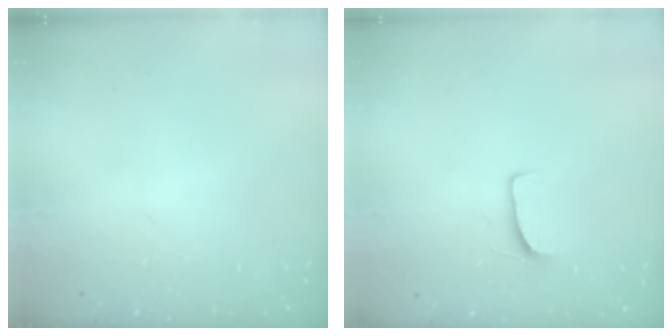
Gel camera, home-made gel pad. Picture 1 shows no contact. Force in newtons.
{"total": 7.1, "press": 7.1, "slide": 0.5}